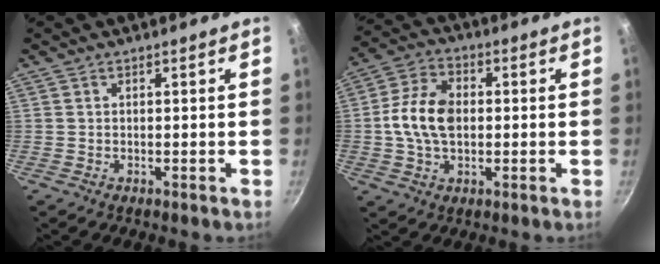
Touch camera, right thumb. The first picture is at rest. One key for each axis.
{"total": 10.5, "fx": -0.1, "fy": 6.8, "fz": 8.0, "tx": -0.144, "ty": 0.019, "tz": -0.014}